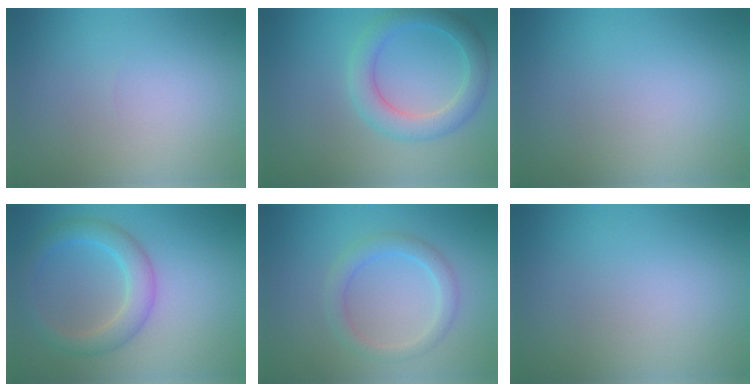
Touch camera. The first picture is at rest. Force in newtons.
{"total": 3.9, "press": 3.9, "slide": 0.1}
{"total": 0.0}
{"total": 3.6, "press": 3.6, "slide": 0.0}
{"total": 2.4, "press": 2.4, "slide": 0.1}
{"total": 0.0}